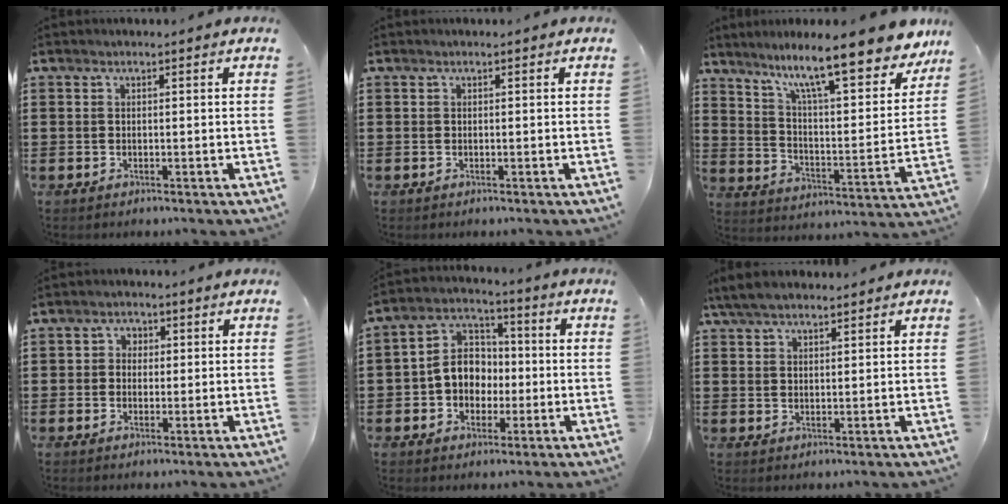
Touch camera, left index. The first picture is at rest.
{"total": 0.0}
{"total": 12.8, "force": [10.2, 1.2, 7.7], "torque": [-0.150, -0.066, 0.164]}
{"total": 2.0, "force": [-0.1, 1.9, 0.5], "torque": [-0.019, 0.010, -0.007]}
{"total": 7.1, "force": [-1.0, 6.1, 3.4], "torque": [-0.078, 0.016, -0.021]}
{"total": 3.9, "force": [3.2, 1.1, 1.9], "torque": [-0.045, 0.002, 0.061]}